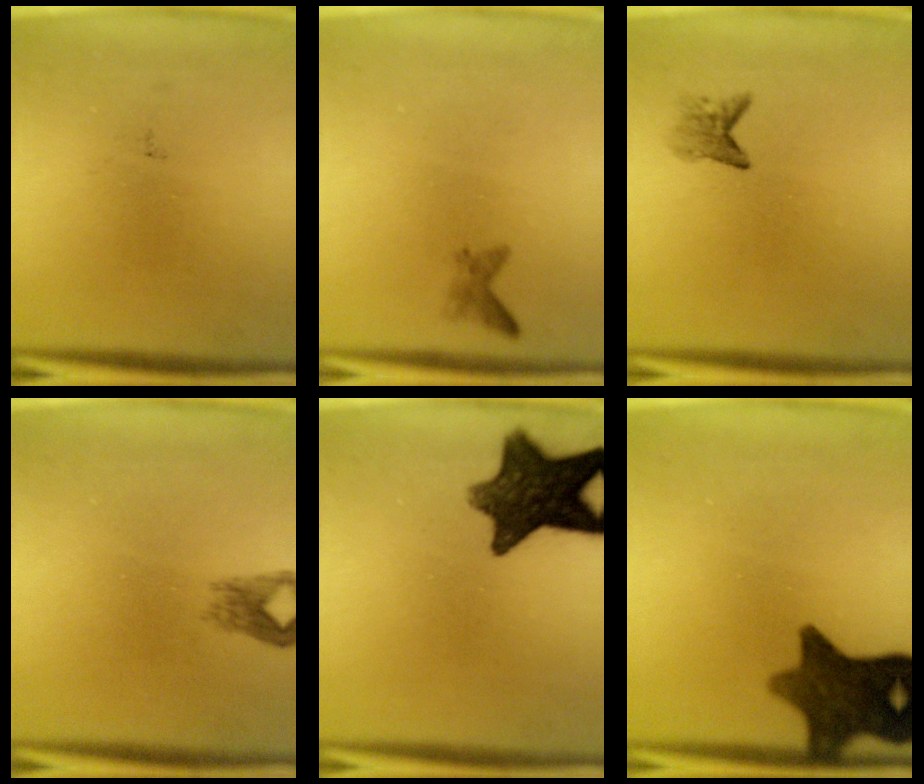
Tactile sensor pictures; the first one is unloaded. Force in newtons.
{"total": 1.1}
{"total": 1.8}
{"total": 1.9}
{"total": 12.4}
{"total": 11.2}